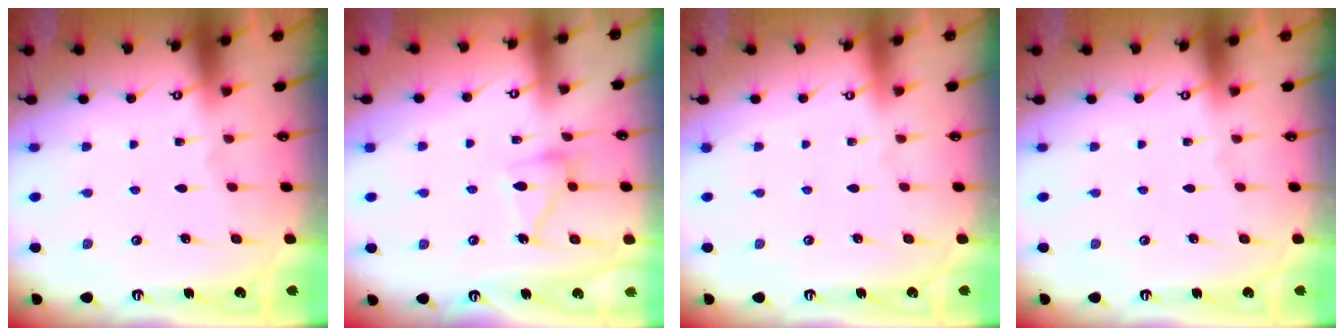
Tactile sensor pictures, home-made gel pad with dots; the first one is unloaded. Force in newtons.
{"total": 12.3, "press": 12.3, "slide": 0.7}
{"total": 4.0, "press": 4.0, "slide": 0.1}
{"total": 0.0}